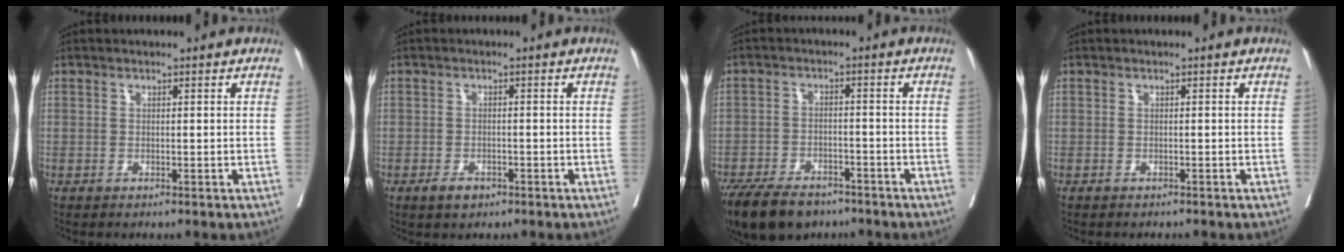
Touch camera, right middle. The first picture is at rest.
{"total": 2.3, "force": [-1.5, 1.3, 1.3], "torque": [-0.025, 0.000, -0.019]}
{"total": 11.9, "force": [-8.9, 5.6, 5.6], "torque": [-0.107, -0.012, -0.142]}
{"total": 1.2, "force": [-1.1, 0.3, 0.3], "torque": [-0.008, -0.004, -0.014]}